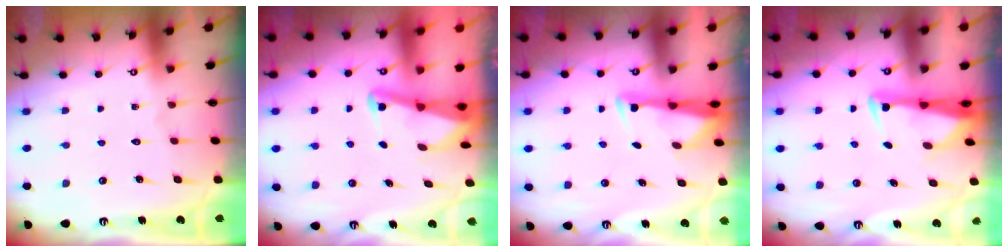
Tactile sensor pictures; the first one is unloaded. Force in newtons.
{"total": 2.3, "press": 2.3, "slide": 0.2}
{"total": 3.4, "press": 3.3, "slide": 1.0}
{"total": 2.9, "press": 2.8, "slide": 0.6}